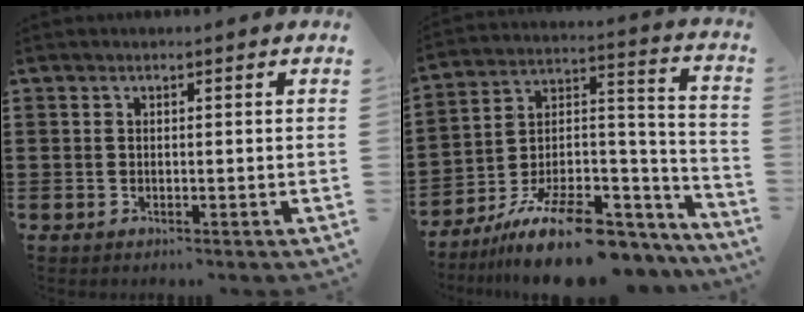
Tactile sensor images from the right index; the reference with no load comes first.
{"total": 13.9, "force": [-9.6, 5.4, 8.5], "torque": [-0.146, 0.037, -0.163]}